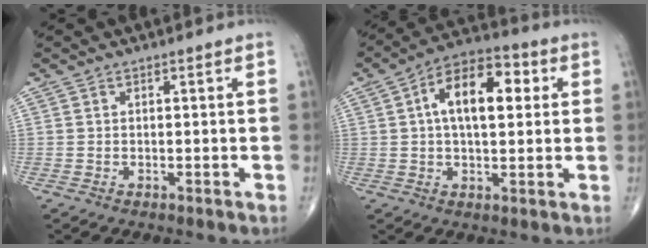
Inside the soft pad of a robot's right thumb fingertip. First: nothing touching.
{"total": 13.1, "force": [2.8, 6.8, 10.9], "torque": [-0.163, 0.021, 0.036]}